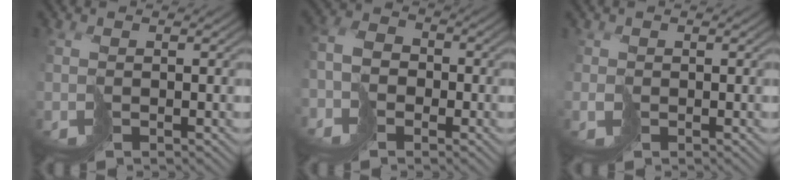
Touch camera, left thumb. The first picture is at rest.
{"total": 5.1, "force": [-2.7, 3.7, 2.2], "torque": [-0.056, -0.006, -0.058]}
{"total": 0.9, "force": [-0.3, 0.7, -0.3], "torque": [0.007, -0.006, -0.003]}